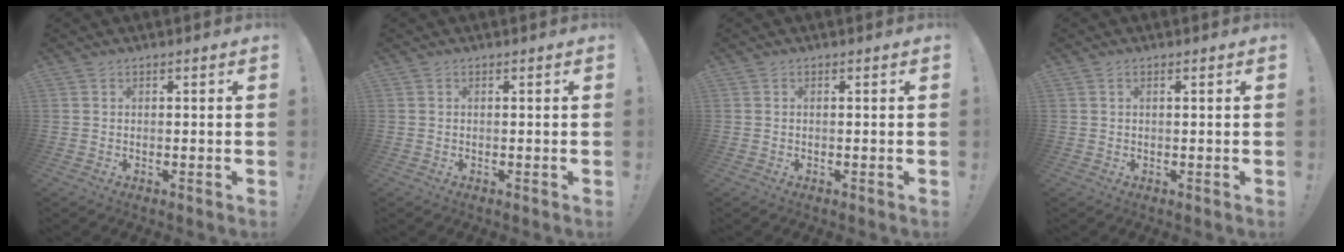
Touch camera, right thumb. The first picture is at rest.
{"total": 0.0}
{"total": 0.0}
{"total": 0.7, "force": [0.3, 0.0, 0.7], "torque": [-0.014, 0.000, 0.005]}